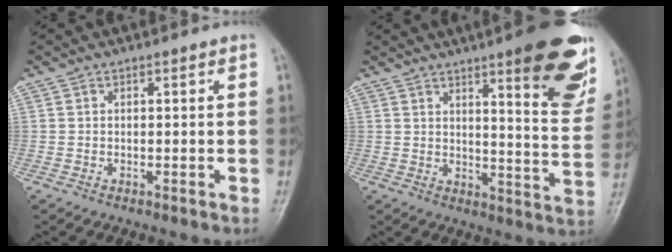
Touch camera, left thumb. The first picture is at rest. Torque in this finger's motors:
{"motor_torque": [1.60, 0.65, 1.52, -1.25, 0.28]}